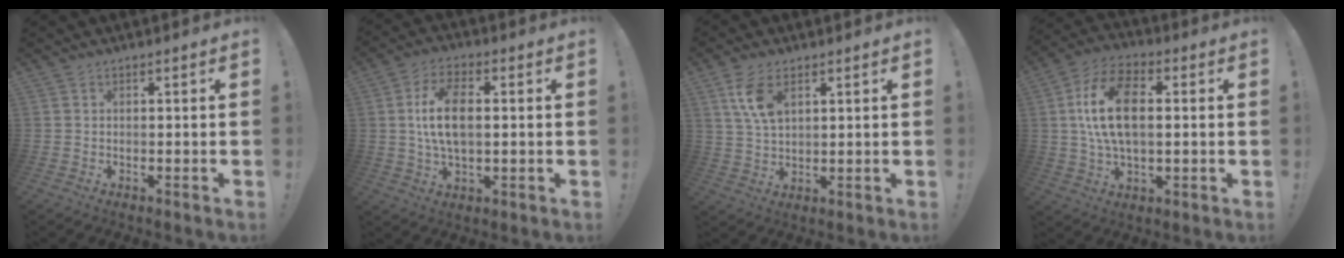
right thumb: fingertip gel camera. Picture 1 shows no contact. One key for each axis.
{"total": 11.7, "fx": 1.1, "fy": 6.4, "fz": 9.6, "tx": -0.176, "ty": -0.001, "tz": 0.017}
{"total": 8.3, "fx": 3.8, "fy": 4.2, "fz": 6.0, "tx": -0.116, "ty": -0.011, "tz": 0.071}
{"total": 16.0, "fx": 1.9, "fy": 9.4, "fz": 12.8, "tx": -0.235, "ty": 0.007, "tz": 0.033}